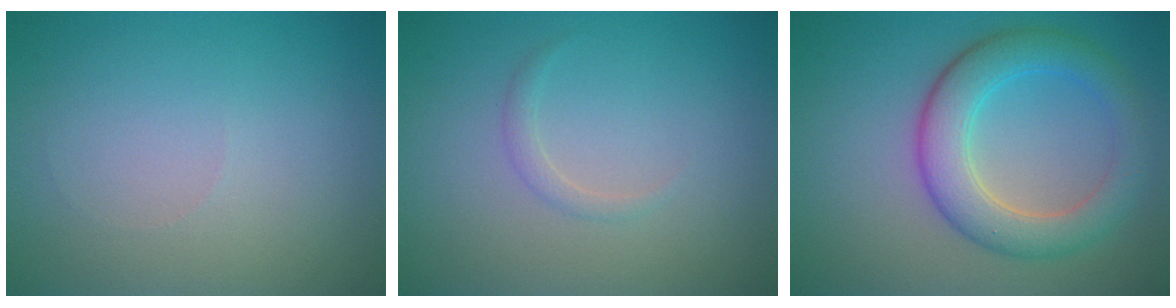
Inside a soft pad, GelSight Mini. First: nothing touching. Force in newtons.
{"total": 0.9, "press": 0.9, "slide": 0.0}
{"total": 5.6, "press": 5.6, "slide": 0.1}